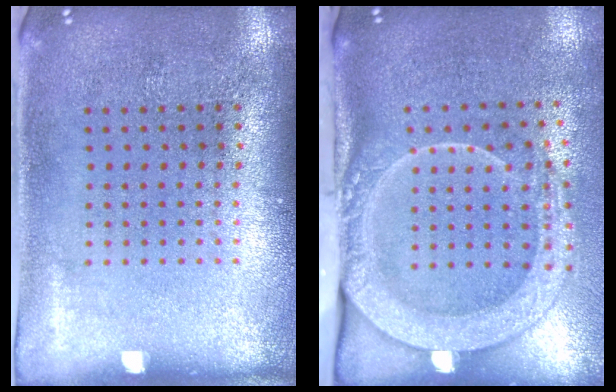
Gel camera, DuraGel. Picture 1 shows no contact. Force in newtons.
{"total": 2.7, "press": 2.1, "slide": 1.7}